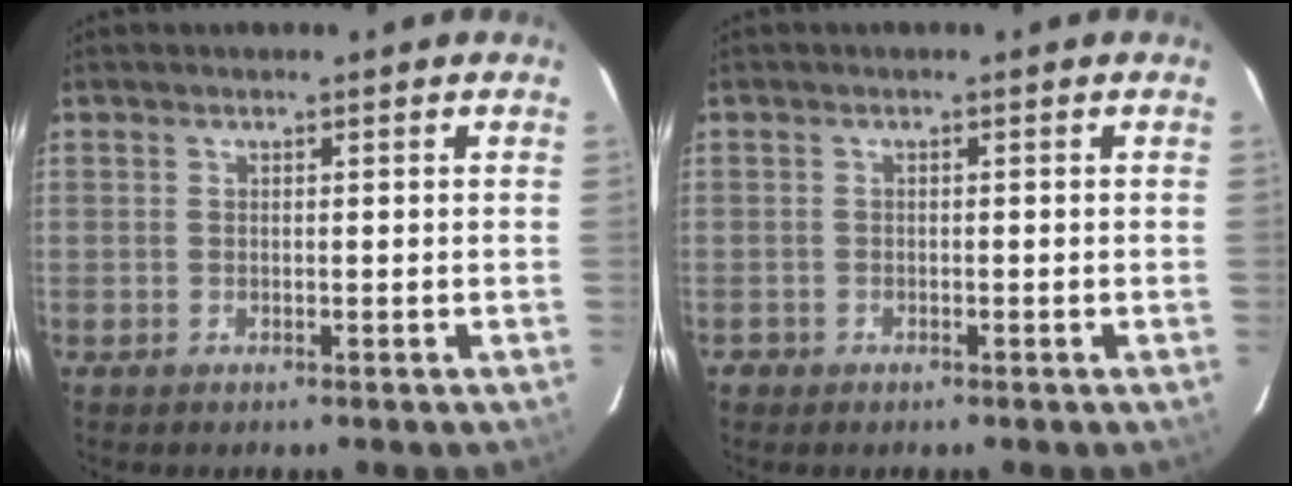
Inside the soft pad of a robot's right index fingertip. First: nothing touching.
{"total": 1.5, "force": [-1.0, 1.1, 0.0], "torque": [-0.002, 0.004, -0.016]}